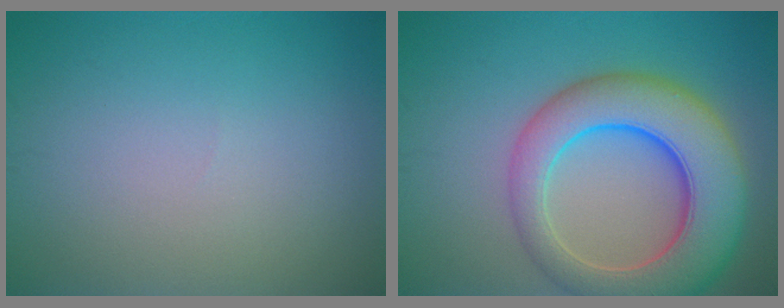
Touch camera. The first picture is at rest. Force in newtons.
{"total": 10.3, "press": 10.3, "slide": 0.7}